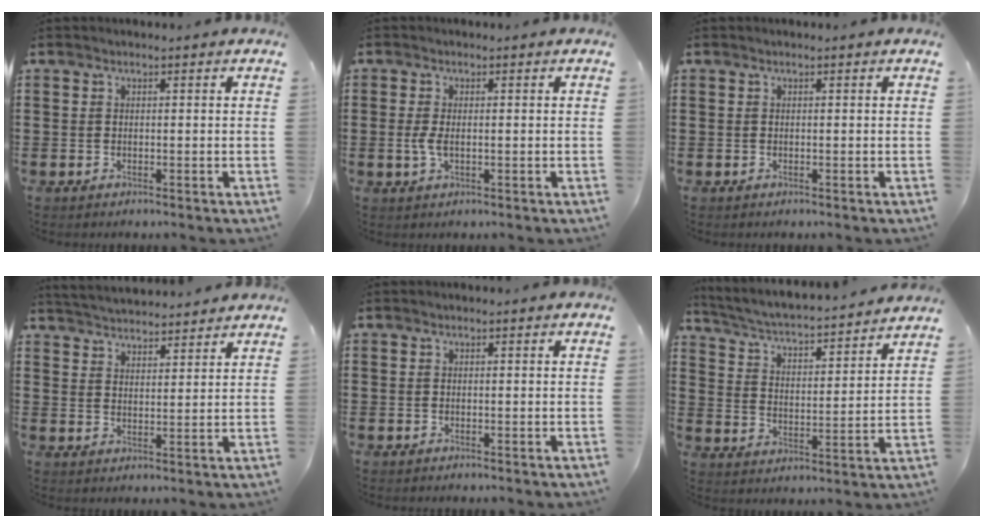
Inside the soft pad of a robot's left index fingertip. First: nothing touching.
{"total": 2.4, "force": [-0.3, 1.0, 2.1], "torque": [-0.055, -0.004, -0.010]}
{"total": 0.0}
{"total": 3.8, "force": [3.8, 0.1, 0.0], "torque": [-0.016, -0.017, 0.068]}
{"total": 0.0}
{"total": 3.6, "force": [3.3, 0.0, 1.2], "torque": [-0.043, -0.033, 0.046]}